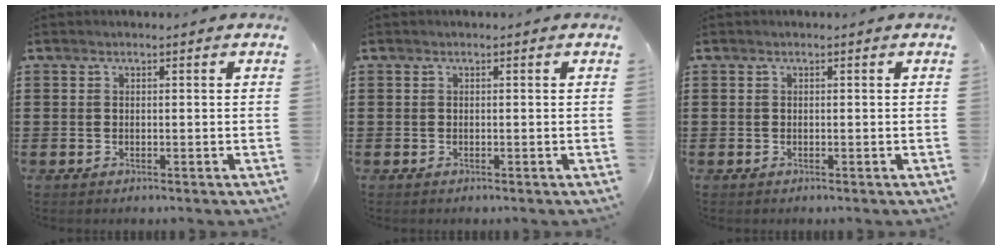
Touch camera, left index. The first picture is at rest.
{"total": 0.0}
{"total": 0.0}